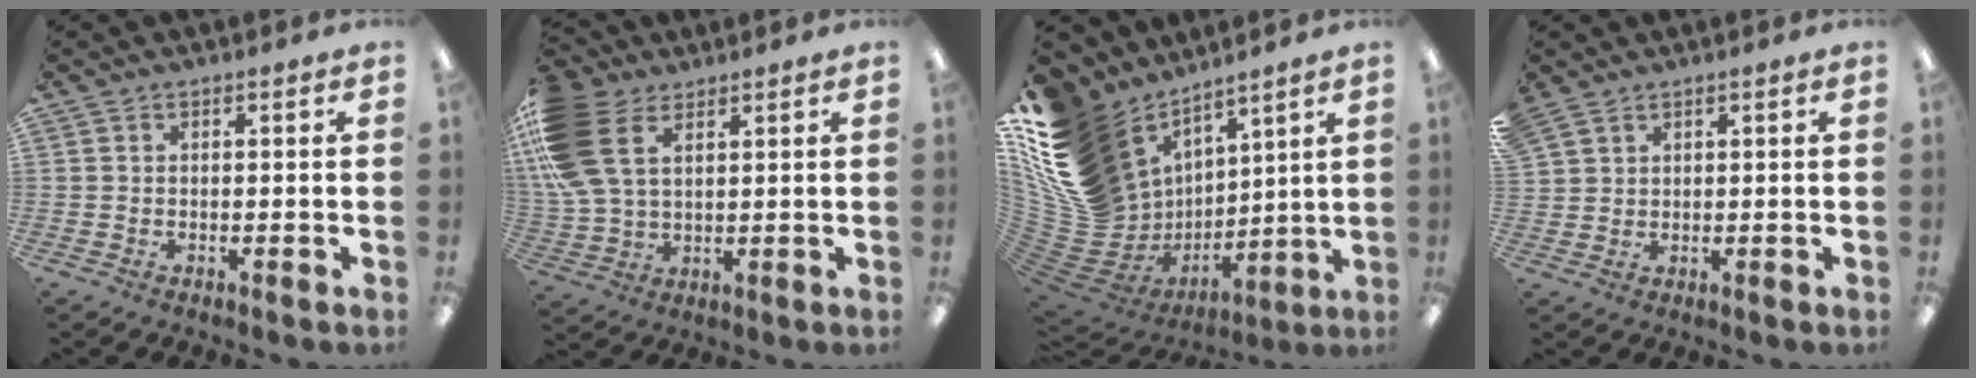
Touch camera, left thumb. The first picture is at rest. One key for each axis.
{"total": 15.8, "fx": 6.2, "fy": 10.2, "fz": 10.3, "tx": -0.255, "ty": -0.020, "tz": 0.115}
{"total": 20.2, "fx": 7.8, "fy": 15.1, "fz": 10.9, "tx": -0.232, "ty": -0.082, "tz": 0.178}
{"total": 3.1, "fx": 2.4, "fy": 1.8, "fz": 0.8, "tx": -0.021, "ty": -0.002, "tz": 0.048}